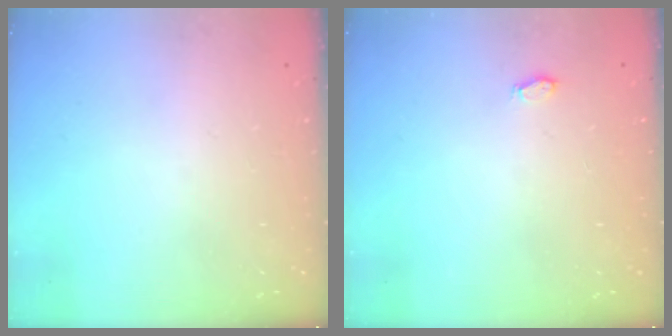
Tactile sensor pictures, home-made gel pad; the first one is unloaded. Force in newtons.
{"total": 3.0, "press": 2.8, "slide": 1.2}